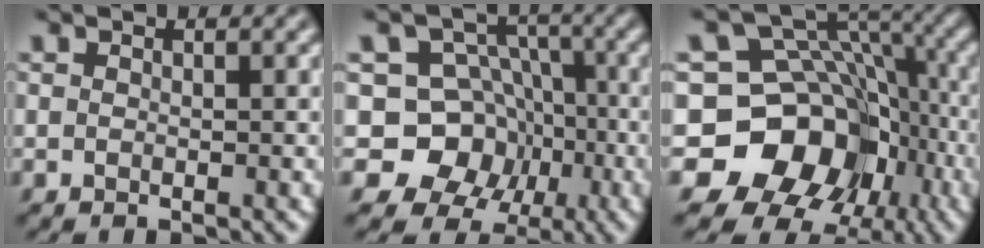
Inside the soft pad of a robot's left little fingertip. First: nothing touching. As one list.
[{"total": 9.1, "force": [-3.2, 7.9, 3.3], "torque": [-0.037, 0.017, -0.087]}, {"total": 14.2, "force": [-5.4, 11.6, 6.2], "torque": [-0.105, 0.021, -0.111]}]